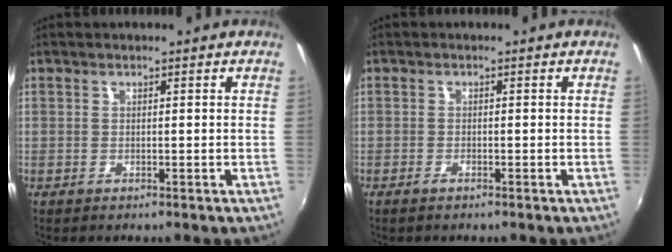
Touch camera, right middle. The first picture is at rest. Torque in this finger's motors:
{"motor_torque": [-0.17, -0.01, -0.02, 0.00]}